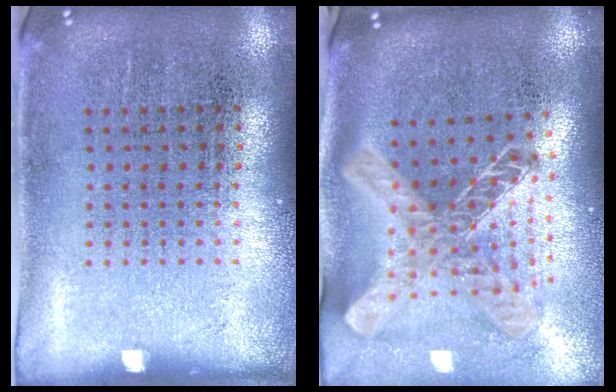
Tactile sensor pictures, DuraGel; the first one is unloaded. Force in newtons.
{"total": 2.1, "press": 1.7, "slide": 1.2}